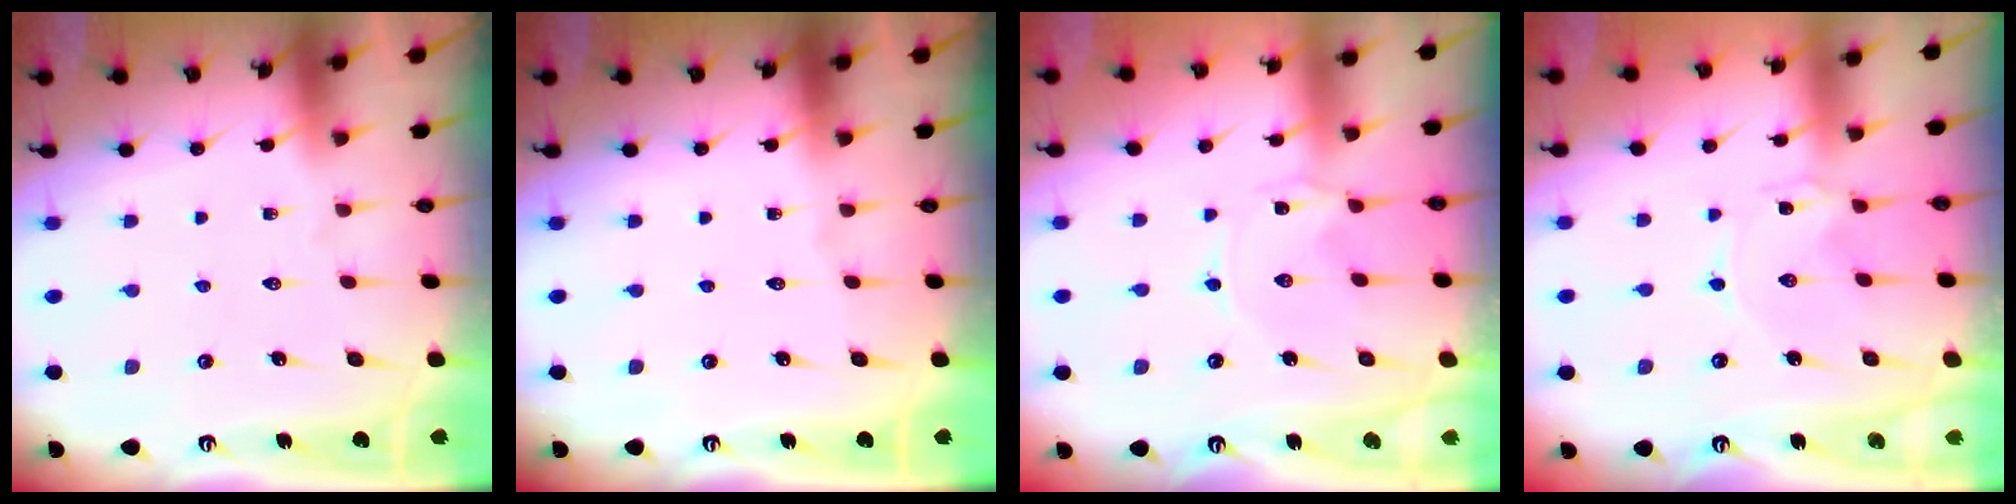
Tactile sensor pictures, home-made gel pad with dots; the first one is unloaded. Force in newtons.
{"total": 0.0}
{"total": 0.0}
{"total": 0.0}